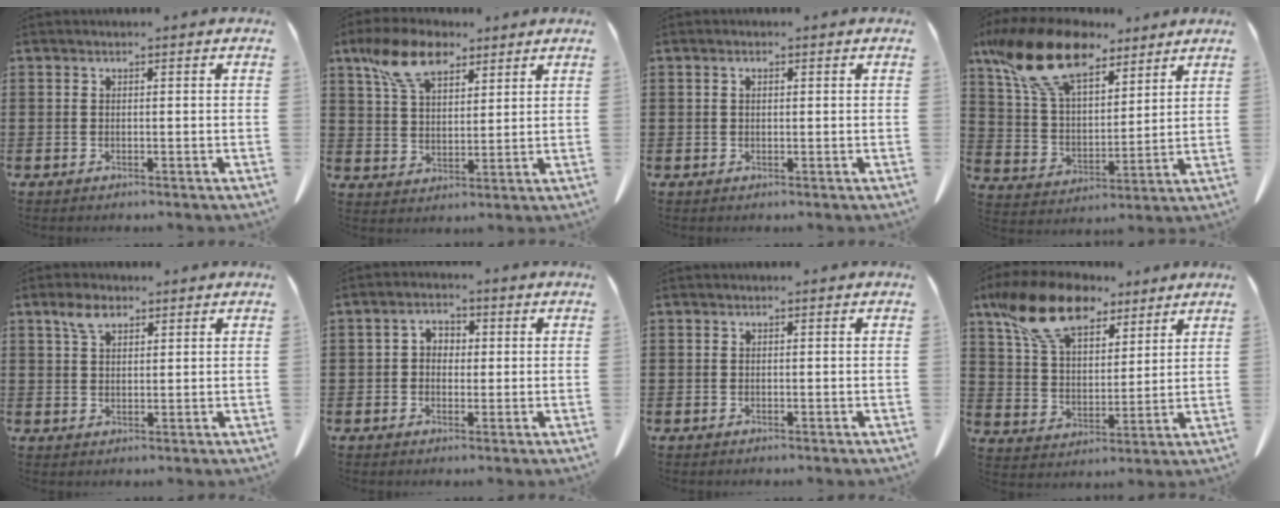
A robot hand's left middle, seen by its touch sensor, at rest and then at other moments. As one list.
[{"total": 9.6, "force": [6.4, 4.7, 5.5], "torque": [-0.130, 0.001, 0.120]}, {"total": 1.0, "force": [0.3, 0.4, 0.9], "torque": [-0.020, 0.003, 0.006]}, {"total": 15.9, "force": [11.3, 6.6, 9.0], "torque": [-0.223, -0.037, 0.206]}, {"total": 3.6, "force": [2.2, 1.7, 2.3], "torque": [-0.051, 0.005, 0.041]}, {"total": 2.6, "force": [0.0, 2.1, 1.5], "torque": [-0.038, 0.010, -0.003]}, {"total": 0.0}, {"total": 14.1, "force": [10.3, 6.0, 7.6], "torque": [-0.181, -0.023, 0.195]}]